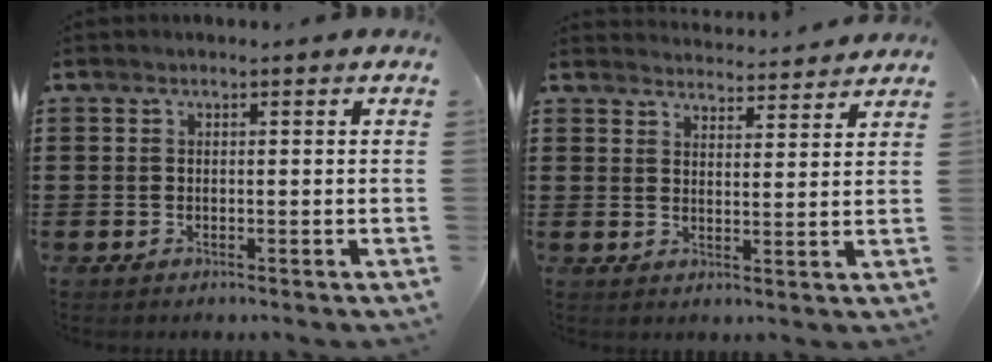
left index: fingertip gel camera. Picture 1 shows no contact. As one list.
[{"total": 3.6, "force": [3.6, 0.0, -0.1], "torque": [-0.003, -0.024, 0.063]}]